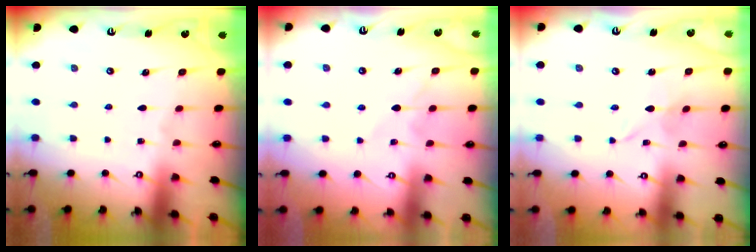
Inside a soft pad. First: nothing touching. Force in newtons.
{"total": 5.6, "press": 5.6, "slide": 0.6}
{"total": 2.4, "press": 2.4, "slide": 0.2}